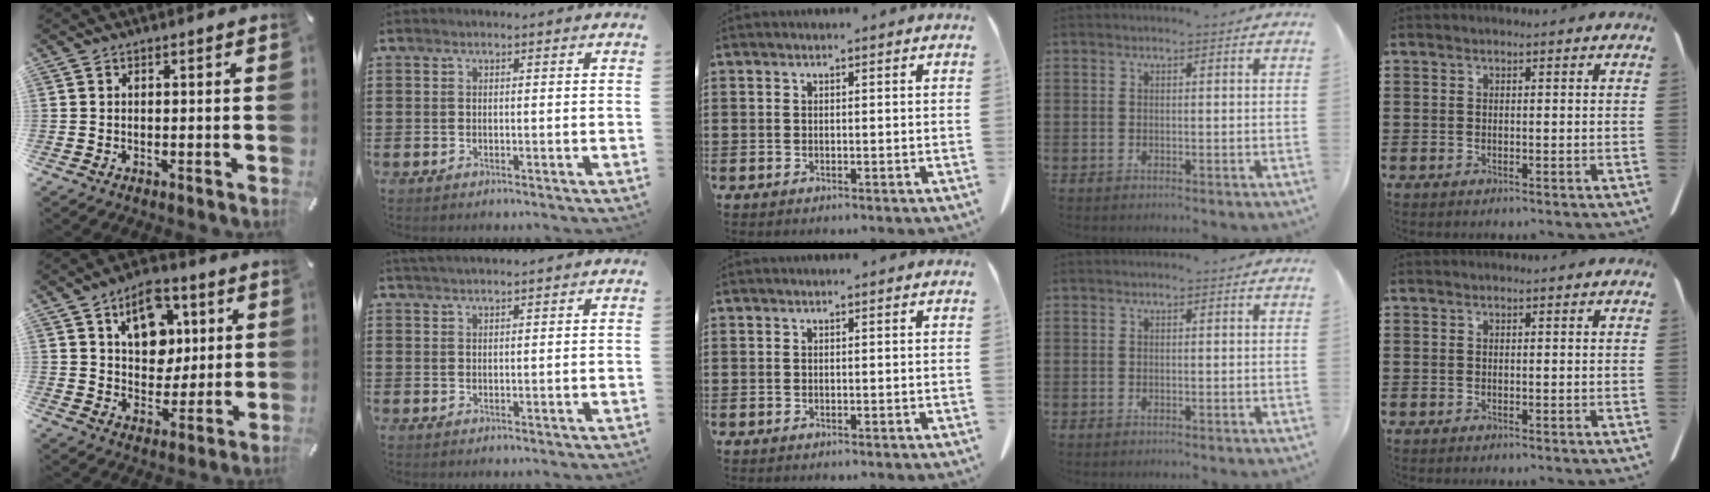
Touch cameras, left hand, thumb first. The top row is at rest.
{"thumb": {"total": 12.0, "force": [5.3, 8.9, 6.1], "torque": [-0.083, -0.017, 0.094]}, "index": {"total": 1.5, "force": [1.5, -0.1, 0.4], "torque": [-0.011, 0.000, 0.029]}}